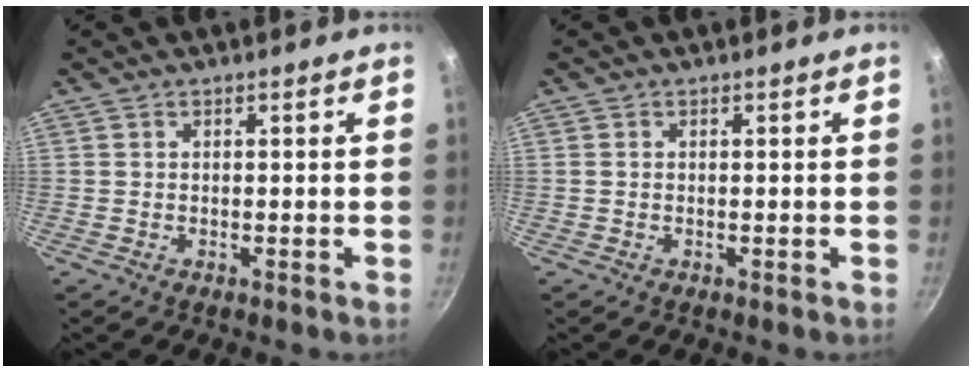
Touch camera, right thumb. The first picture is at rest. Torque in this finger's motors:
{"motor_torque": [0.06, -0.09, 0.02, 0.65, 0.08]}